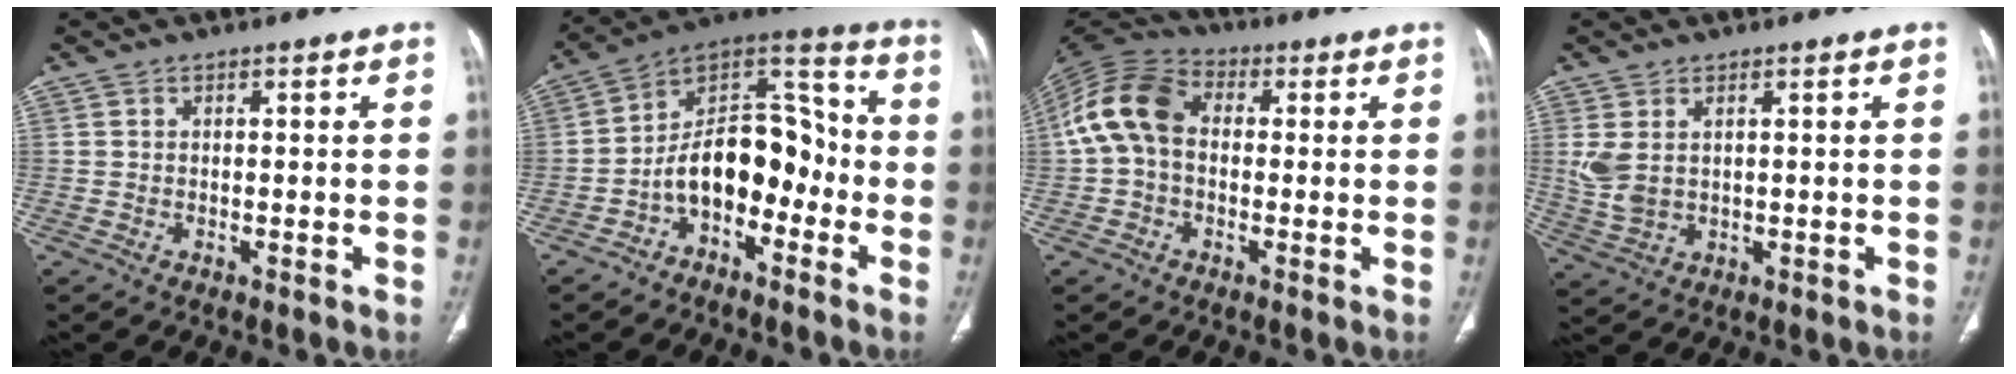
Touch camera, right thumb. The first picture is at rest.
{"total": 14.8, "force": [-4.8, 9.2, 10.6], "torque": [-0.136, 0.085, -0.087]}
{"total": 12.0, "force": [0.6, 8.5, 8.4], "torque": [-0.164, 0.033, -0.002]}
{"total": 5.3, "force": [1.4, 3.1, 4.1], "torque": [-0.099, -0.001, 0.041]}